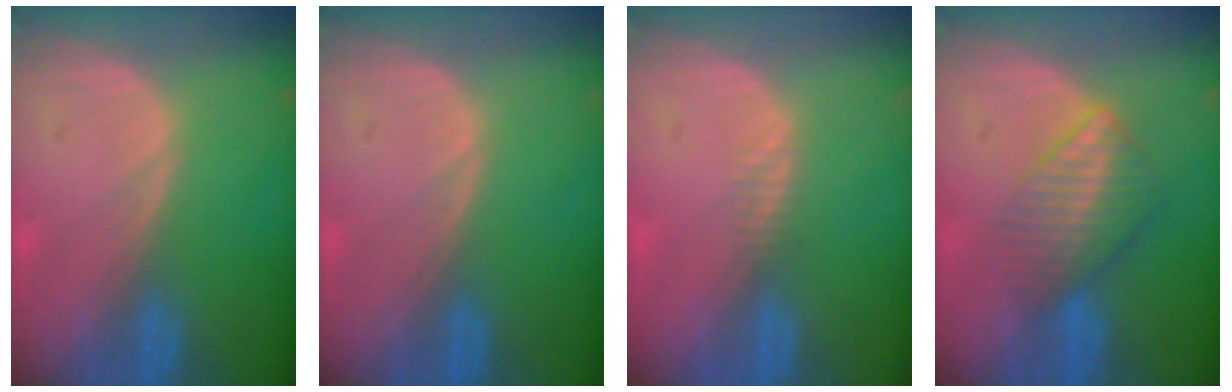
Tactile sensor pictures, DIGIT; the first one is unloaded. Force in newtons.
{"total": 0.0}
{"total": 1.2, "press": 0.9, "slide": 0.8}
{"total": 6.7, "press": 5.9, "slide": 3.1}